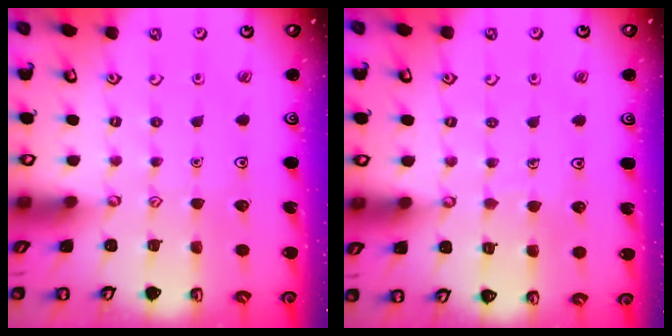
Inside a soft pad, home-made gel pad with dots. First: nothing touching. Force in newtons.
{"total": 4.1, "press": 4.1, "slide": 0.2}